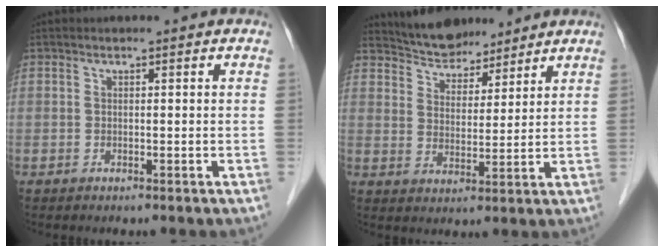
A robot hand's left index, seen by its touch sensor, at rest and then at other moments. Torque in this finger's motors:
{"motor_torque": [0.11, -0.39, 0.16, 0.02]}